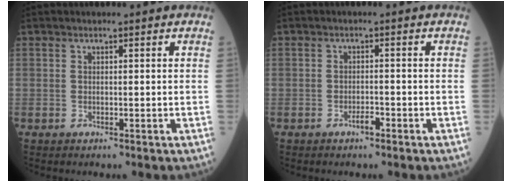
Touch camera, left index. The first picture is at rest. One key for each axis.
{"total": 1.5, "fx": -1.1, "fy": 0.4, "fz": 1.0, "tx": -0.018, "ty": 0.002, "tz": -0.019}